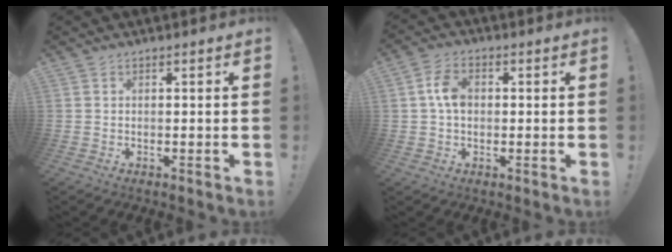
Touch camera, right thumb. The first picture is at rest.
{"total": 7.0, "force": [0.5, 4.7, 5.1], "torque": [-0.090, 0.010, 0.011]}